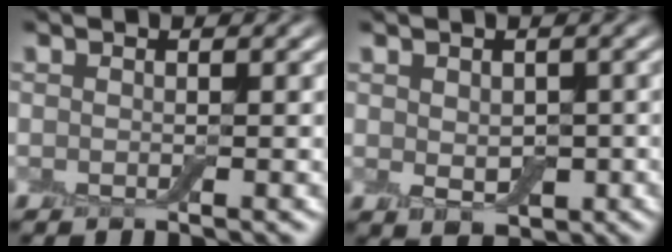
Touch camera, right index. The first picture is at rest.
{"total": 3.0, "force": [-0.2, 2.0, 2.2], "torque": [-0.032, -0.009, 0.001]}